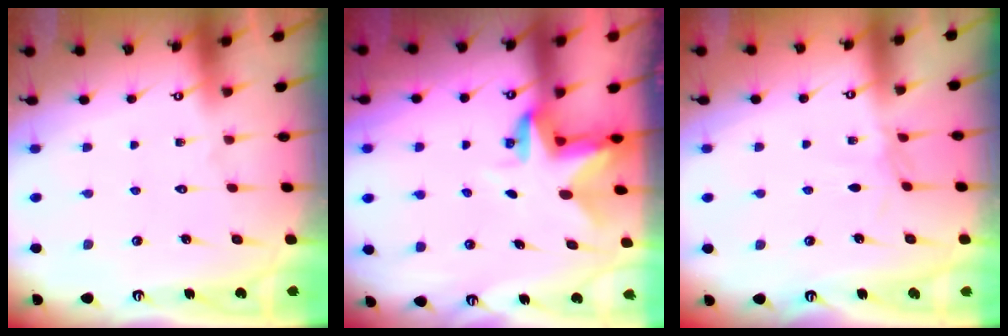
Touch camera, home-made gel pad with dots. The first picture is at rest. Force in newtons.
{"total": 3.1, "press": 3.1, "slide": 0.5}
{"total": 2.3, "press": 2.2, "slide": 0.4}